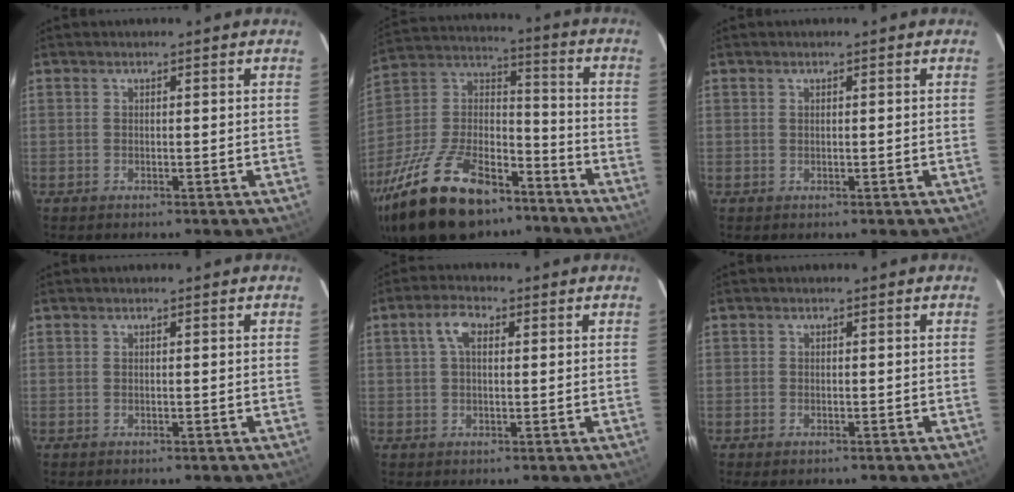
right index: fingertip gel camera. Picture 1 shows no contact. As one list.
[{"total": 30.6, "force": [-20.1, 14.7, 17.7], "torque": [-0.373, 0.001, -0.324]}, {"total": 0.0}, {"total": 0.0}, {"total": 4.2, "force": [1.1, 2.2, 3.4], "torque": [-0.065, 0.015, 0.021]}, {"total": 1.1, "force": [-0.8, 0.6, 0.5], "torque": [-0.009, -0.003, -0.016]}]